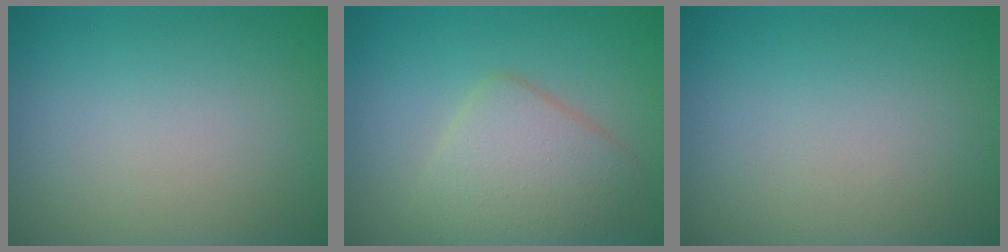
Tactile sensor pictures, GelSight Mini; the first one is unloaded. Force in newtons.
{"total": 4.4, "press": 4.4, "slide": 0.1}
{"total": 0.0}